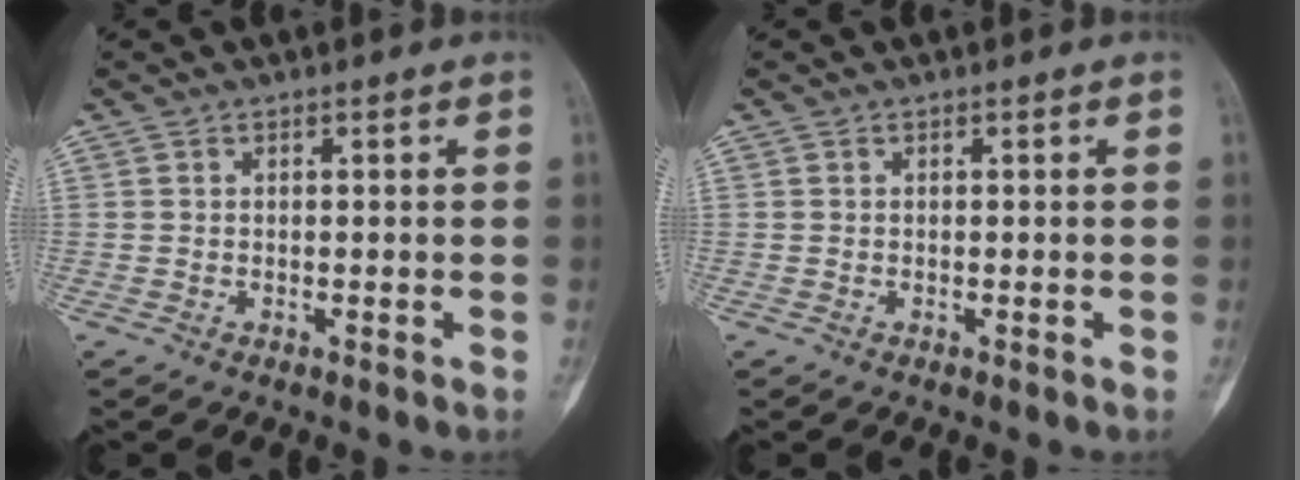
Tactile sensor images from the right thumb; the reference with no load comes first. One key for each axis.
{"total": 0.0}